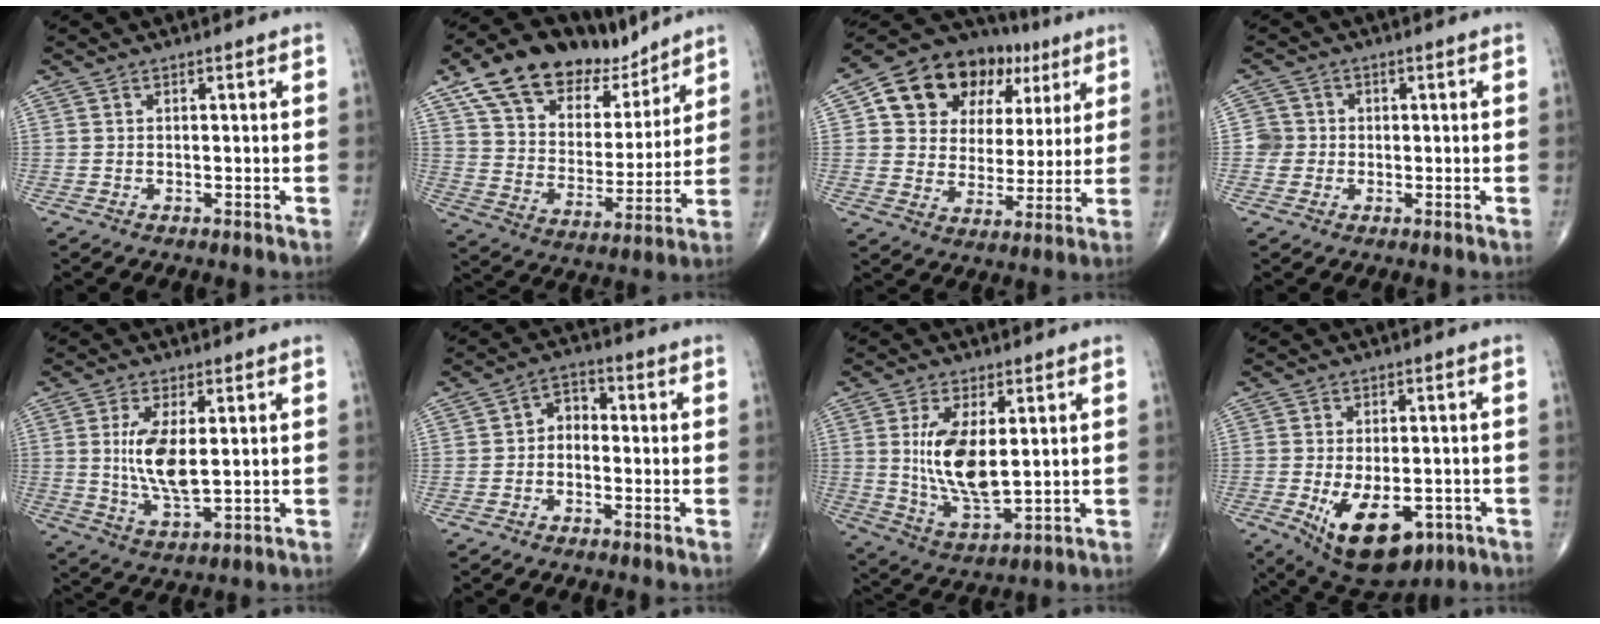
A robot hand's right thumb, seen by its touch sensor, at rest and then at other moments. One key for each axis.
{"total": 19.6, "fx": 13.8, "fy": 10.4, "fz": 9.3, "tx": -0.116, "ty": -0.041, "tz": 0.240}
{"total": 19.8, "fx": 7.8, "fy": 14.5, "fz": 10.8, "tx": -0.123, "ty": 0.020, "tz": 0.132}
{"total": 3.3, "fx": -0.2, "fy": 3.3, "fz": 0.1, "tx": 0.026, "ty": 0.010, "tz": -0.009}
{"total": 9.5, "fx": 1.3, "fy": 3.7, "fz": 8.6, "tx": -0.171, "ty": -0.021, "tz": 0.031}
{"total": 3.8, "fx": -0.8, "fy": 2.8, "fz": 2.5, "tx": -0.026, "ty": 0.023, "tz": -0.027}
{"total": 12.2, "fx": 1.9, "fy": 5.4, "fz": 10.8, "tx": -0.203, "ty": -0.025, "tz": 0.048}
{"total": 13.7, "fx": -5.0, "fy": 7.3, "fz": 10.4, "tx": -0.158, "ty": -0.003, "tz": -0.057}